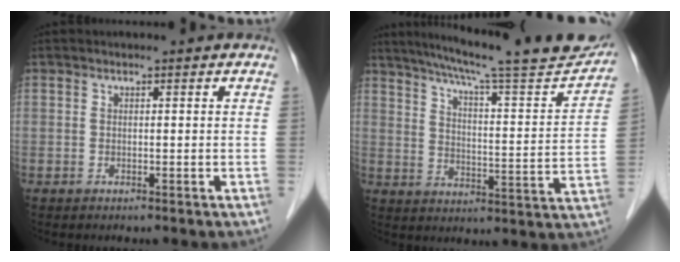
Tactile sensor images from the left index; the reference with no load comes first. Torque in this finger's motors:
{"motor_torque": [0.10, -0.14, 0.12, 0.08]}